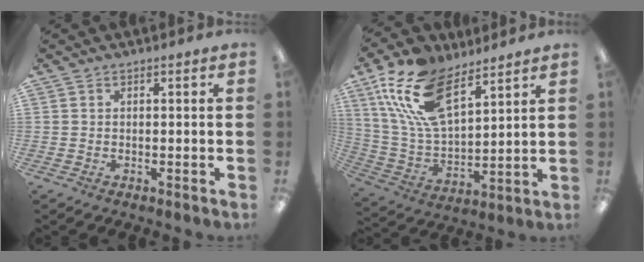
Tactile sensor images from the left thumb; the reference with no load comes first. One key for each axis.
{"total": 19.6, "fx": 11.1, "fy": 9.7, "fz": 12.9, "tx": -0.281, "ty": -0.034, "tz": 0.203}